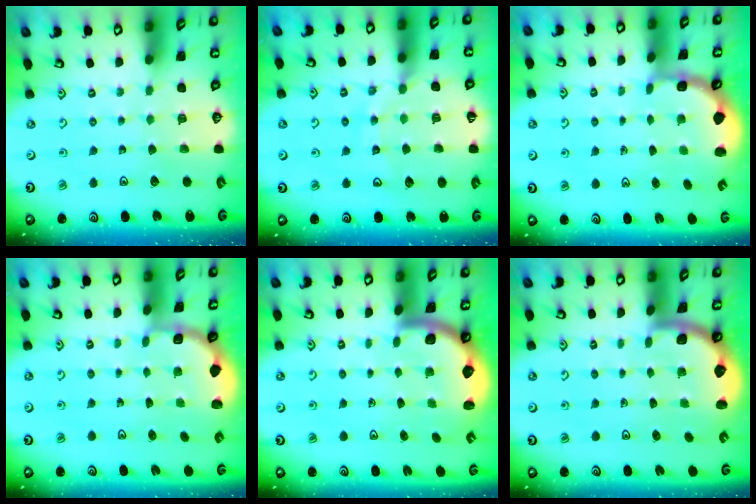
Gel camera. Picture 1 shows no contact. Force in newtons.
{"total": 12.2, "press": 12.2, "slide": 1.4}
{"total": 2.0, "press": 1.6, "slide": 1.2}
{"total": 1.8, "press": 1.7, "slide": 0.7}
{"total": 2.5, "press": 2.5, "slide": 0.4}
{"total": 1.6, "press": 1.6, "slide": 0.1}